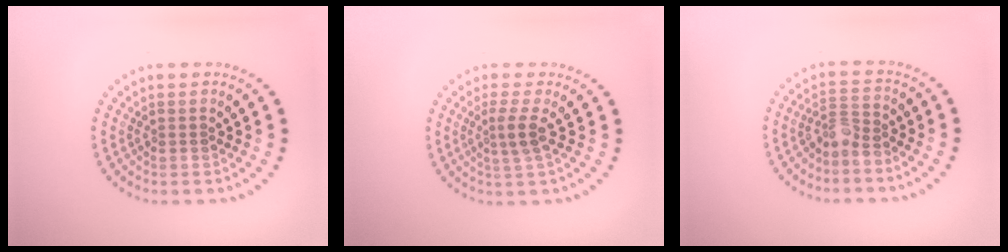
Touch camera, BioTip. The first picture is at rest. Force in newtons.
{"total": 1.9, "press": 1.4, "slide": 1.3}
{"total": 2.0, "press": 1.5, "slide": 1.3}